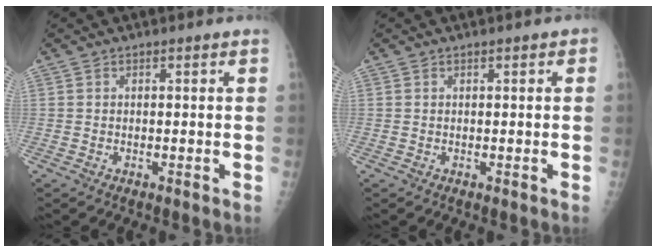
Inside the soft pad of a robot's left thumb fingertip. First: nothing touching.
{"total": 0.9, "force": [0.3, 0.4, 0.7], "torque": [-0.008, 0.002, 0.002]}